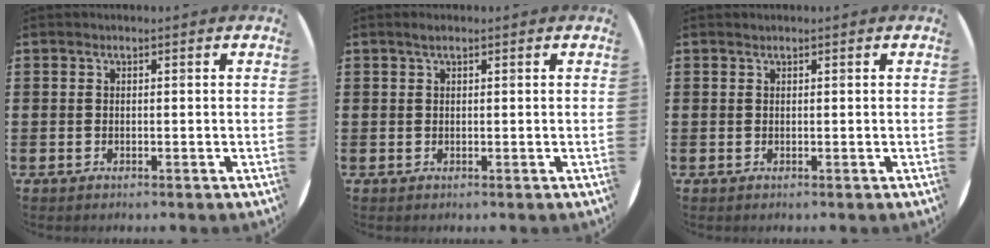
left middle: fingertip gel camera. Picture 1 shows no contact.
{"total": 0.9, "force": [0.5, 0.4, 0.5], "torque": [-0.004, 0.001, 0.008]}
{"total": 0.0}